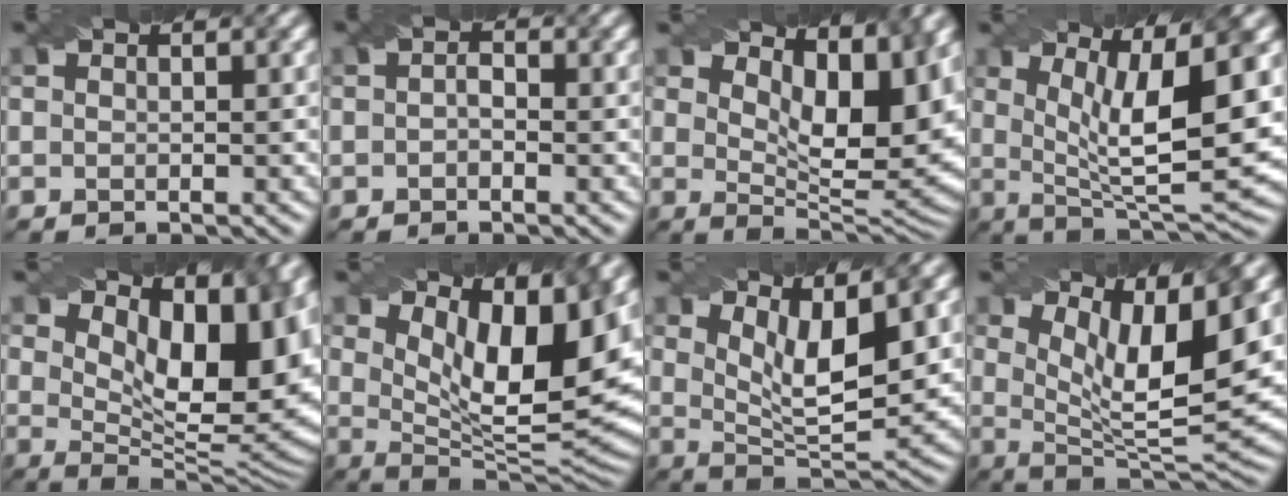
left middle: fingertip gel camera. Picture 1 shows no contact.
{"total": 1.1, "force": [-0.3, 0.6, 0.9], "torque": [-0.017, 0.003, -0.008]}
{"total": 9.4, "force": [4.6, 3.6, 7.4], "torque": [-0.117, -0.003, 0.078]}
{"total": 9.4, "force": [2.0, 2.5, 8.9], "torque": [-0.145, -0.005, 0.038]}
{"total": 13.7, "force": [5.0, 6.4, 11.0], "torque": [-0.133, 0.007, 0.082]}
{"total": 11.6, "force": [4.9, 4.0, 9.8], "torque": [-0.148, -0.007, 0.084]}
{"total": 6.9, "force": [3.2, 2.1, 5.7], "torque": [-0.099, -0.008, 0.058]}
{"total": 9.5, "force": [4.2, 2.5, 8.1], "torque": [-0.137, -0.003, 0.076]}